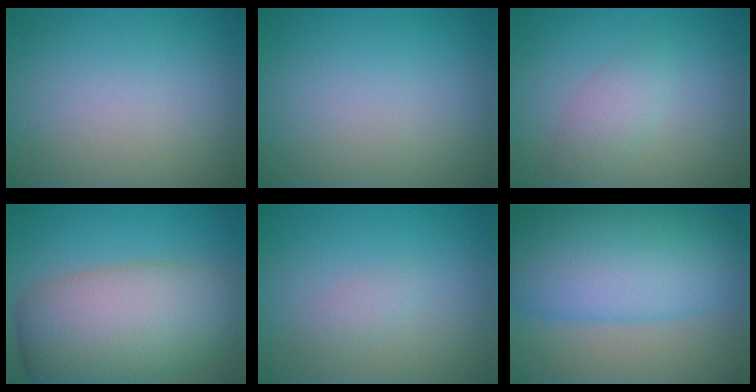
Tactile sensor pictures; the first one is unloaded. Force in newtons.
{"total": 0.0}
{"total": 2.1, "press": 2.1, "slide": 0.1}
{"total": 10.5, "press": 10.5, "slide": 0.7}
{"total": 1.1, "press": 1.1, "slide": 0.0}
{"total": 11.5, "press": 11.5, "slide": 0.2}